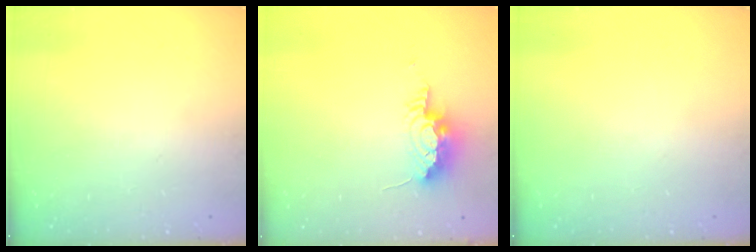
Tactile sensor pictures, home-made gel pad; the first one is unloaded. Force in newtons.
{"total": 9.4, "press": 8.8, "slide": 3.4}
{"total": 0.0}